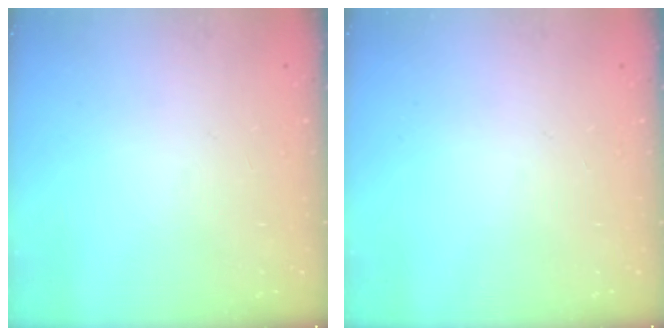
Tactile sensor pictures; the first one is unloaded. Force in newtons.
{"total": 0.0}